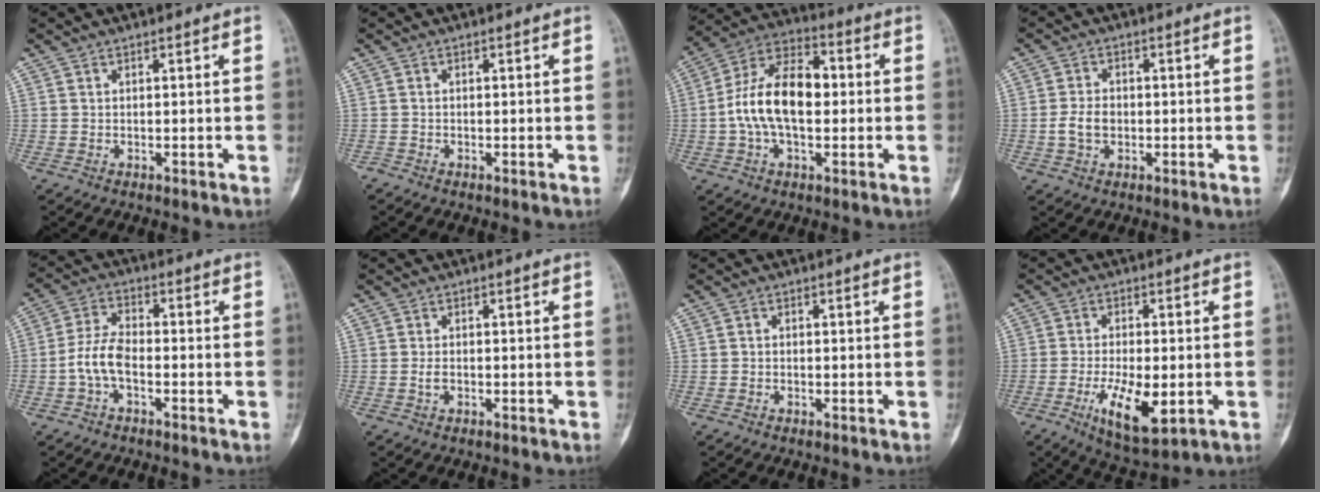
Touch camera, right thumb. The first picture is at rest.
{"total": 0.6, "force": [-0.5, 0.4, 0.0], "torque": [0.004, 0.002, -0.016]}
{"total": 15.2, "force": [-0.3, 8.6, 12.5], "torque": [-0.220, 0.036, -0.013]}
{"total": 4.3, "force": [-0.7, 3.1, 3.0], "torque": [-0.057, 0.010, -0.015]}
{"total": 6.5, "force": [-2.1, 3.4, 5.1], "torque": [-0.102, 0.025, -0.048]}
{"total": 1.5, "force": [-0.5, 0.8, 1.1], "torque": [-0.026, 0.002, -0.009]}
{"total": 0.6, "force": [-0.2, 0.5, 0.2], "torque": [0.003, 0.004, -0.007]}
{"total": 11.1, "force": [-3.3, 4.4, 9.6], "torque": [-0.161, -0.008, -0.047]}